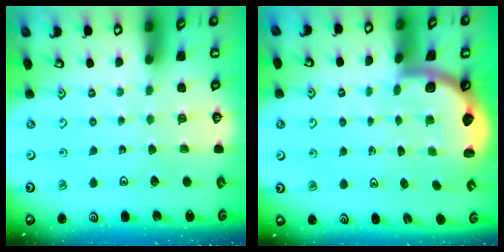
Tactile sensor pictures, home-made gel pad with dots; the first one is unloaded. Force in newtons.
{"total": 1.6, "press": 1.6, "slide": 0.1}